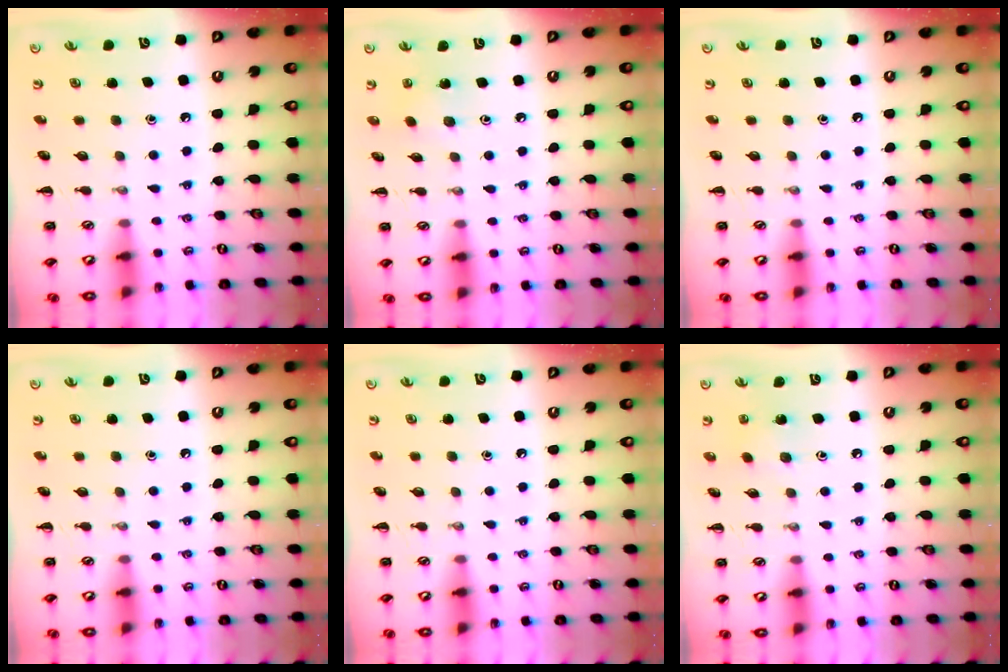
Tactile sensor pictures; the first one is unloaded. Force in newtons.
{"total": 2.4, "press": 2.2, "slide": 0.8}
{"total": 0.0}
{"total": 0.0}
{"total": 0.0}
{"total": 3.6, "press": 3.4, "slide": 1.0}